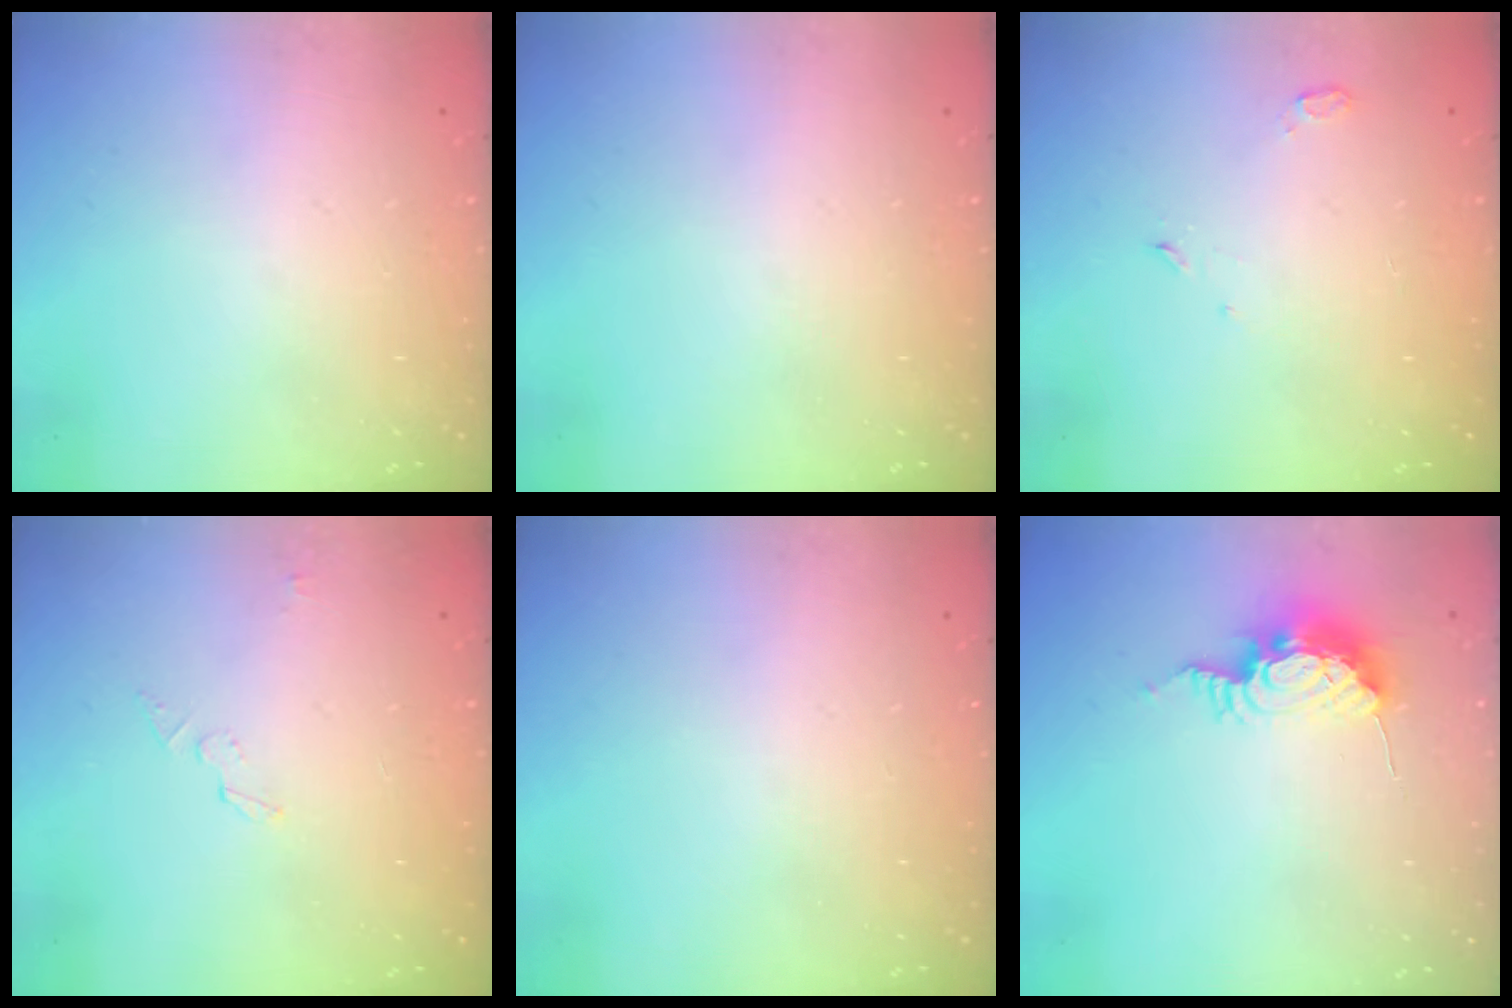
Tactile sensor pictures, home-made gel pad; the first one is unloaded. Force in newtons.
{"total": 0.0}
{"total": 2.7, "press": 2.6, "slide": 0.8}
{"total": 2.9, "press": 2.9, "slide": 0.2}
{"total": 0.0}
{"total": 10.5, "press": 10.5, "slide": 0.2}